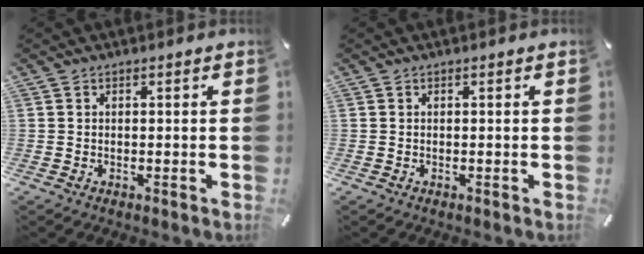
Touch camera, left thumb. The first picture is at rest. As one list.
[{"total": 0.0}]